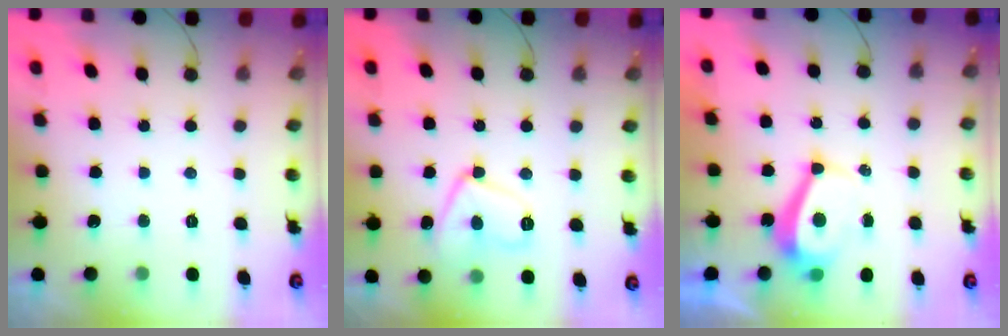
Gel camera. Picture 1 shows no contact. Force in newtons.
{"total": 9.4, "press": 9.3, "slide": 0.8}
{"total": 4.9, "press": 4.9, "slide": 0.5}